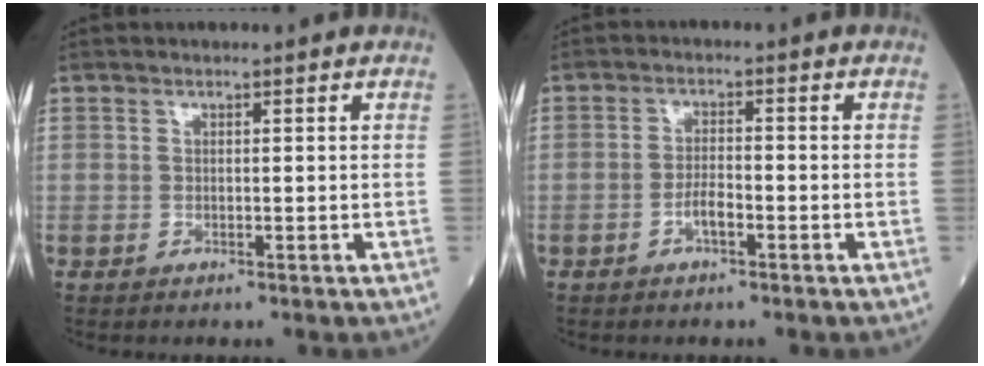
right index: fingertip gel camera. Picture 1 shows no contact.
{"total": 2.6, "force": [-1.3, 0.7, 2.2], "torque": [-0.038, 0.003, -0.024]}